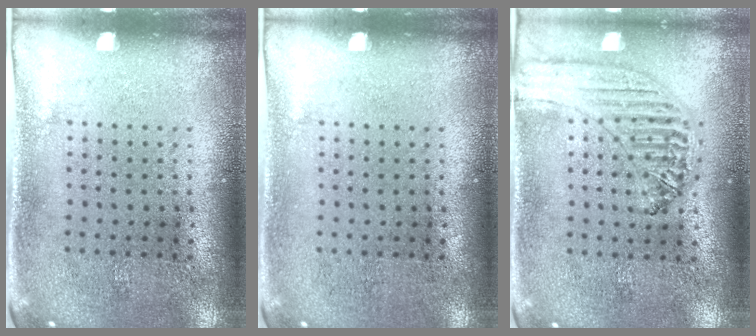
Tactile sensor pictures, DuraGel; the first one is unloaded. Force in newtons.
{"total": 0.0}
{"total": 1.3, "press": 1.3, "slide": 0.2}